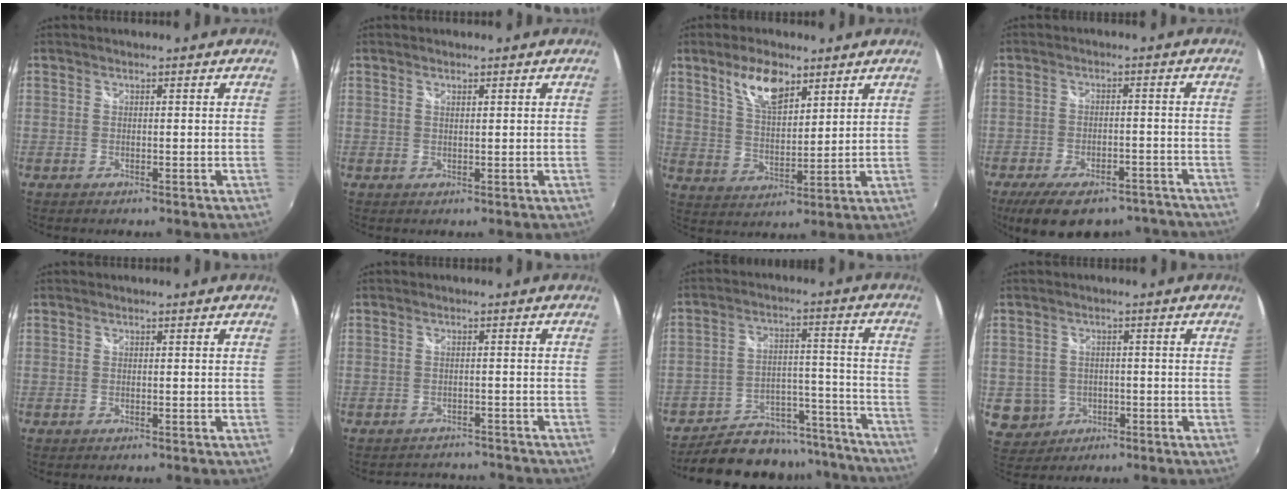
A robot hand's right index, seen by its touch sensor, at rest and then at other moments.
{"total": 0.7, "force": [0.5, 0.2, 0.4], "torque": [-0.007, 0.000, 0.009]}
{"total": 8.9, "force": [5.6, 3.7, 5.9], "torque": [-0.106, 0.009, 0.108]}
{"total": 17.2, "force": [-13.5, 7.2, 7.9], "torque": [-0.160, -0.006, -0.177]}
{"total": 0.0}
{"total": 6.5, "force": [-6.0, 2.0, 1.3], "torque": [-0.029, 0.001, -0.078]}
{"total": 21.2, "force": [-18.8, 8.3, 5.1], "torque": [-0.099, 0.054, -0.243]}
{"total": 6.0, "force": [-1.3, 5.8, 1.0], "torque": [-0.036, 0.008, -0.007]}